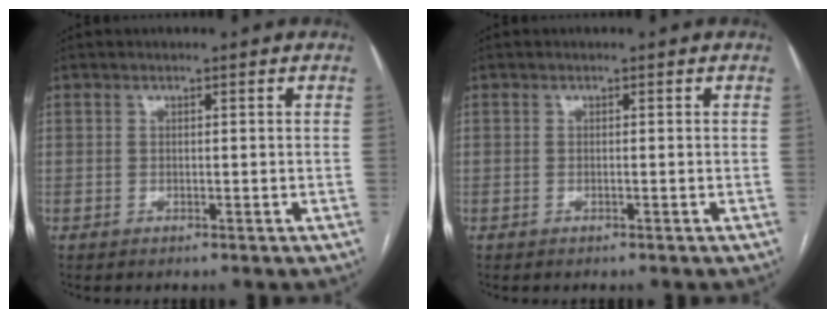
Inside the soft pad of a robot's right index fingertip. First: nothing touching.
{"total": 0.0}